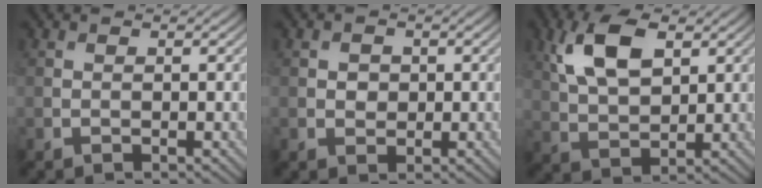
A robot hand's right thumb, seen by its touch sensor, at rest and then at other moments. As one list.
[{"total": 1.5, "force": [0.1, 1.4, 0.6], "torque": [-0.013, -0.004, 0.000]}, {"total": 8.7, "force": [3.5, 4.5, 6.6], "torque": [-0.148, 0.010, 0.066]}]